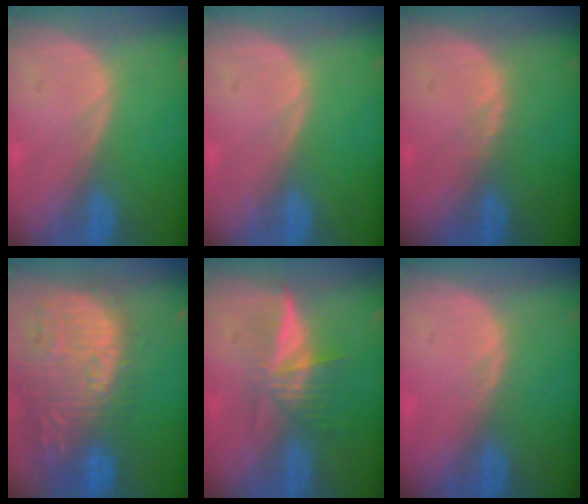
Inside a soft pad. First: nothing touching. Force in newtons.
{"total": 0.0}
{"total": 0.8, "press": 0.8, "slide": 0.3}
{"total": 15.0, "press": 12.8, "slide": 7.8}
{"total": 6.1, "press": 5.3, "slide": 3.0}
{"total": 0.5, "press": 0.5, "slide": 0.1}